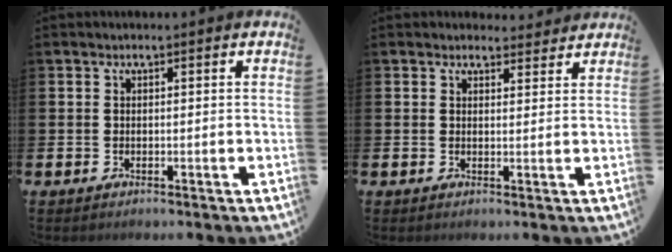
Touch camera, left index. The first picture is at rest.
{"total": 2.4, "force": [2.3, 0.7, 0.0], "torque": [0.008, -0.012, 0.039]}